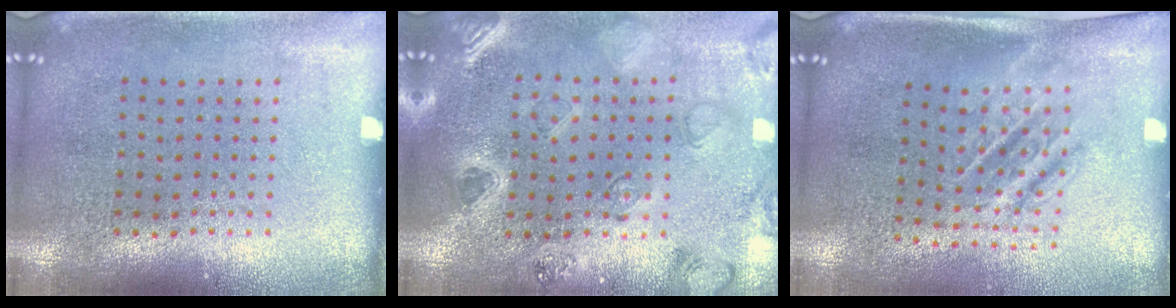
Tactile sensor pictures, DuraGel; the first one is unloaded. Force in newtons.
{"total": 0.7, "press": 0.7, "slide": 0.3}
{"total": 1.7, "press": 1.3, "slide": 1.1}